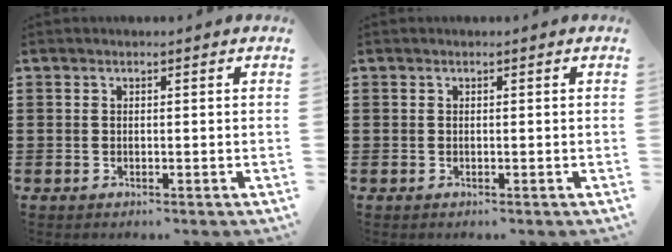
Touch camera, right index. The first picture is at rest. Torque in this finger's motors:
{"motor_torque": [0.01, 0.01, 0.00, 0.00]}